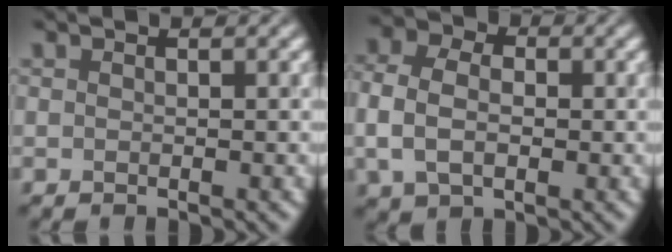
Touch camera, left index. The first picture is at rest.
{"total": 5.0, "force": [-0.4, 3.8, 3.2], "torque": [-0.079, 0.001, 0.001]}